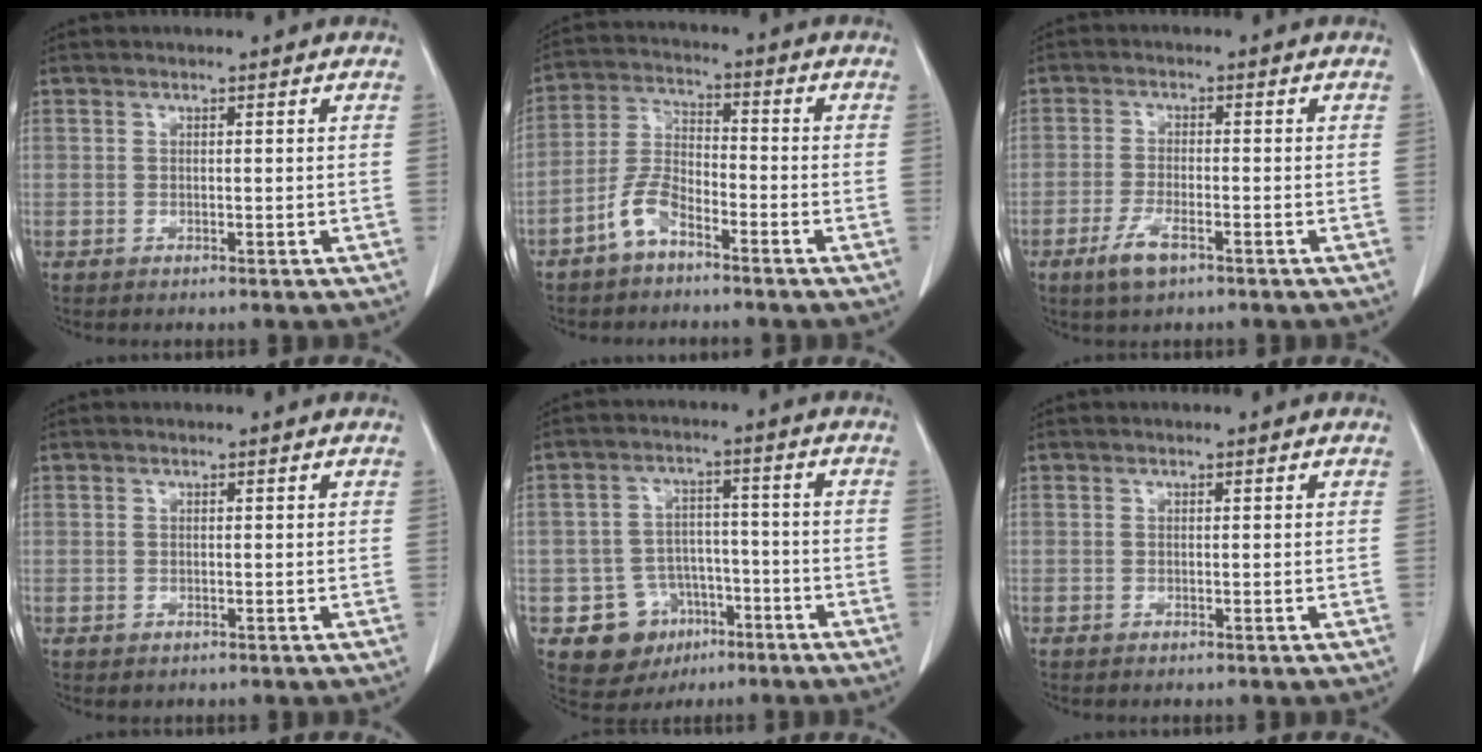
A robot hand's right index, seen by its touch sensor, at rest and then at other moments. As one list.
[{"total": 6.2, "force": [-4.2, 2.5, 3.8], "torque": [-0.092, 0.010, -0.086]}, {"total": 4.4, "force": [-2.8, 1.1, 3.3], "torque": [-0.072, -0.004, -0.048]}, {"total": 0.6, "force": [0.0, 0.6, 0.0], "torque": [0.003, 0.004, -0.002]}, {"total": 8.8, "force": [-4.2, 7.6, 2.0], "torque": [-0.028, 0.019, -0.052]}, {"total": 0.0}]